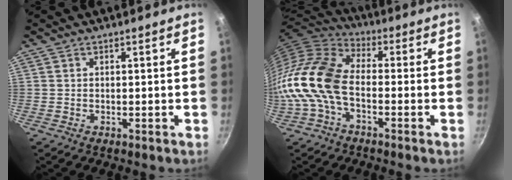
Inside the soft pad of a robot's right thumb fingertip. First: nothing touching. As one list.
[{"total": 13.9, "force": [-3.2, 8.4, 10.7], "torque": [-0.196, 0.035, -0.081]}]